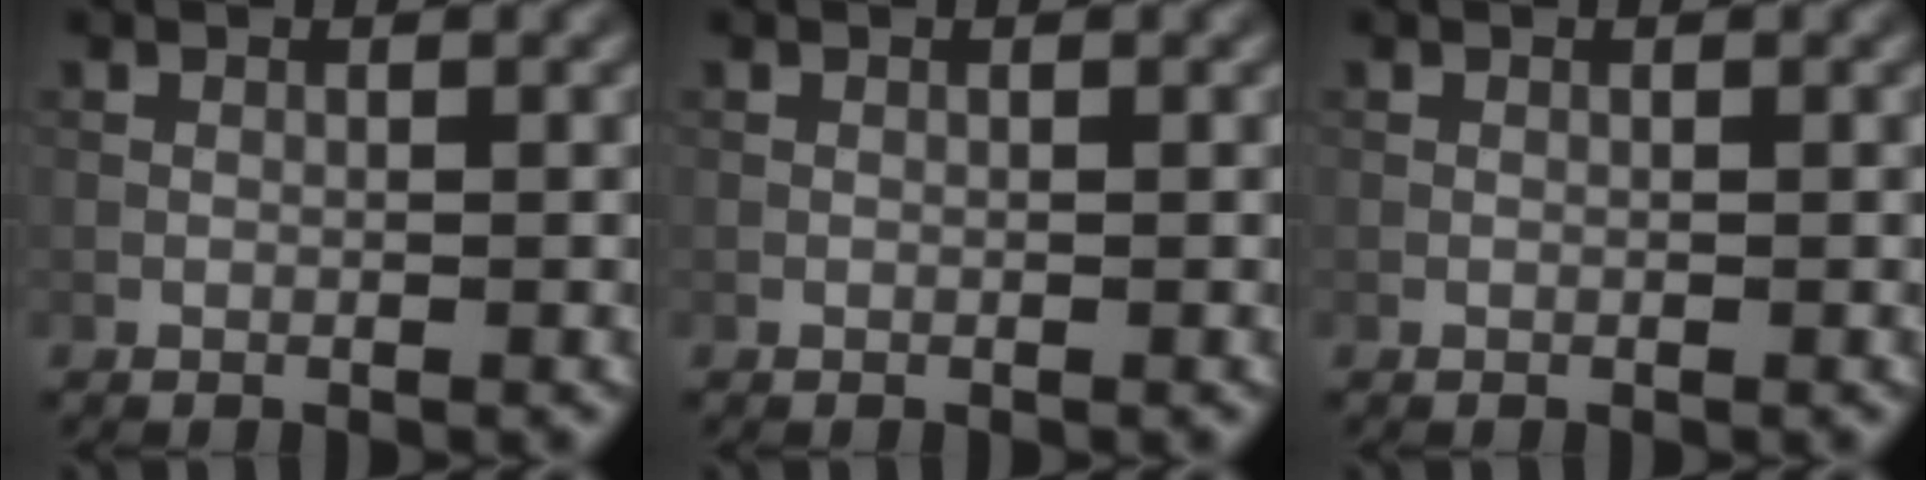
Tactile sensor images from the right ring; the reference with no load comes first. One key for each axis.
{"total": 0.0}
{"total": 0.0}